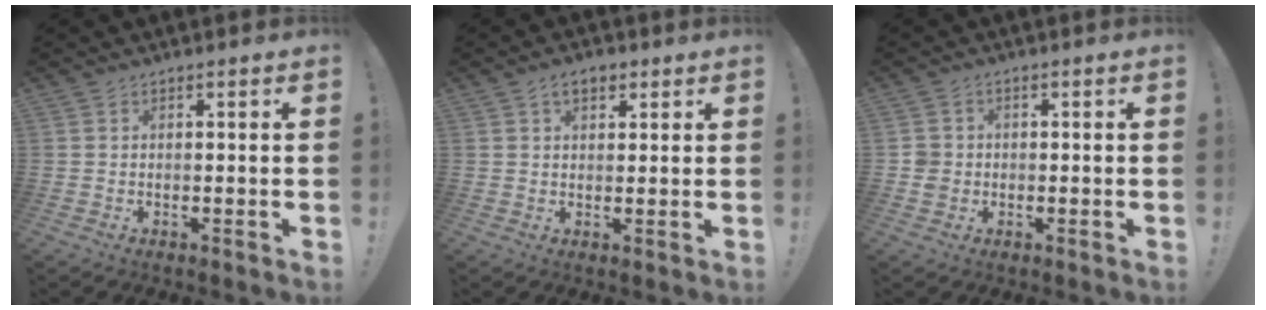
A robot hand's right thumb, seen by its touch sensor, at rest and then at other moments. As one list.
[{"total": 4.4, "force": [2.3, 2.7, 2.7], "torque": [-0.038, 0.000, 0.038]}, {"total": 4.0, "force": [-0.5, 3.8, 1.4], "torque": [-0.031, 0.010, -0.006]}]